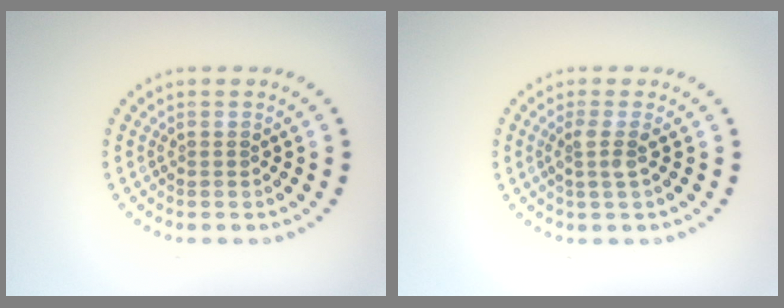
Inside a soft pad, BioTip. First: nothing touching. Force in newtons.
{"total": 1.7, "press": 1.3, "slide": 1.1}